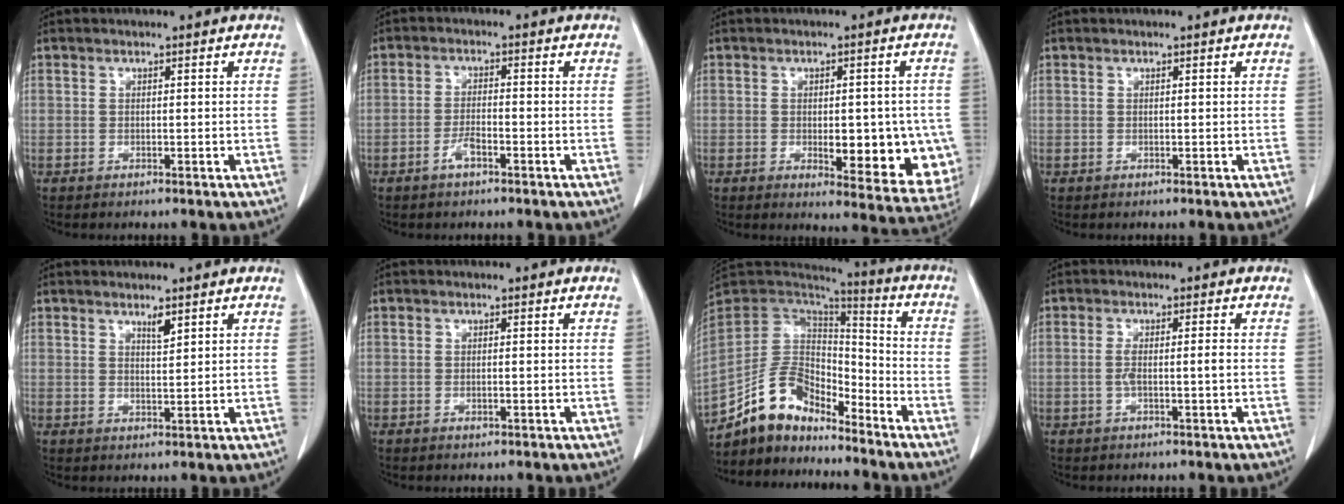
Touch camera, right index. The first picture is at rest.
{"total": 2.8, "force": [-1.7, 0.5, 2.1], "torque": [-0.043, 0.001, -0.033]}
{"total": 12.9, "force": [-2.8, 5.0, 11.5], "torque": [-0.110, 0.000, -0.019]}
{"total": 0.0}
{"total": 1.9, "force": [1.3, 0.2, 1.3], "torque": [-0.026, -0.004, 0.025]}
{"total": 0.5, "force": [-0.3, 0.1, 0.5], "torque": [-0.008, -0.001, -0.004]}
{"total": 12.7, "force": [-10.6, 5.3, 4.6], "torque": [-0.085, 0.045, -0.198]}
{"total": 2.3, "force": [-0.5, 0.0, 2.2], "torque": [-0.042, 0.002, -0.009]}